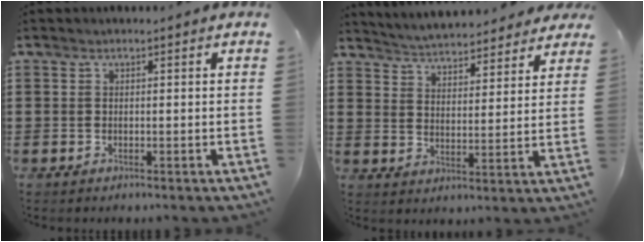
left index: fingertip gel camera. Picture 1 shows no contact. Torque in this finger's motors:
{"motor_torque": [2.14, 0.00, 0.39, 0.15]}